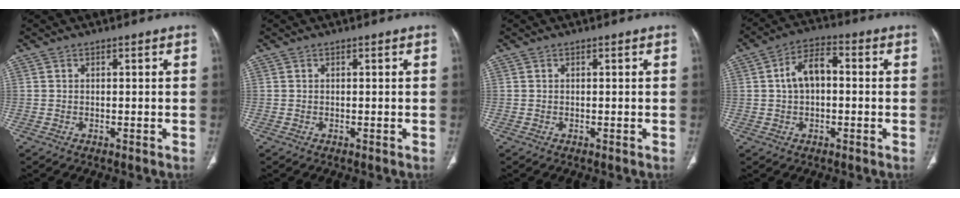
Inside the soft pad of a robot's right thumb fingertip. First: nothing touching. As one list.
[{"total": 0.0}, {"total": 0.0}, {"total": 7.5, "force": [0.5, 4.6, 6.0], "torque": [-0.103, 0.024, -0.002]}]